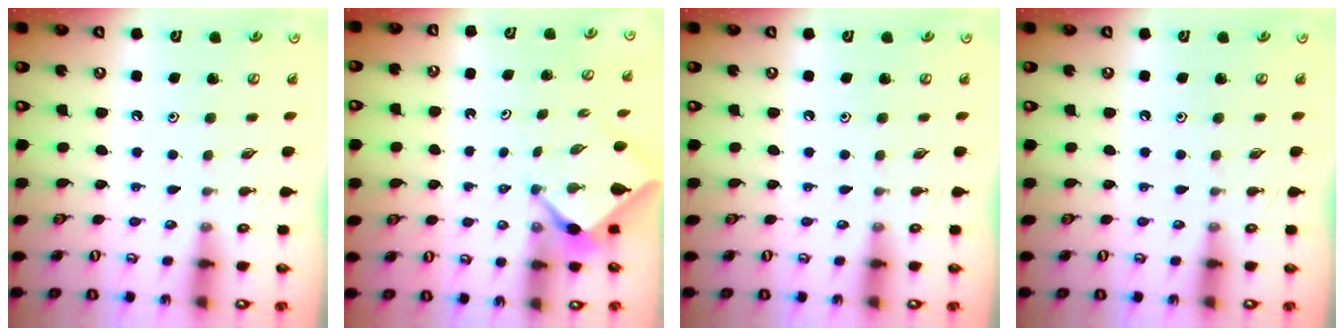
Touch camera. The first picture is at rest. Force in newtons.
{"total": 2.2, "press": 2.1, "slide": 0.3}
{"total": 0.0}
{"total": 0.0}